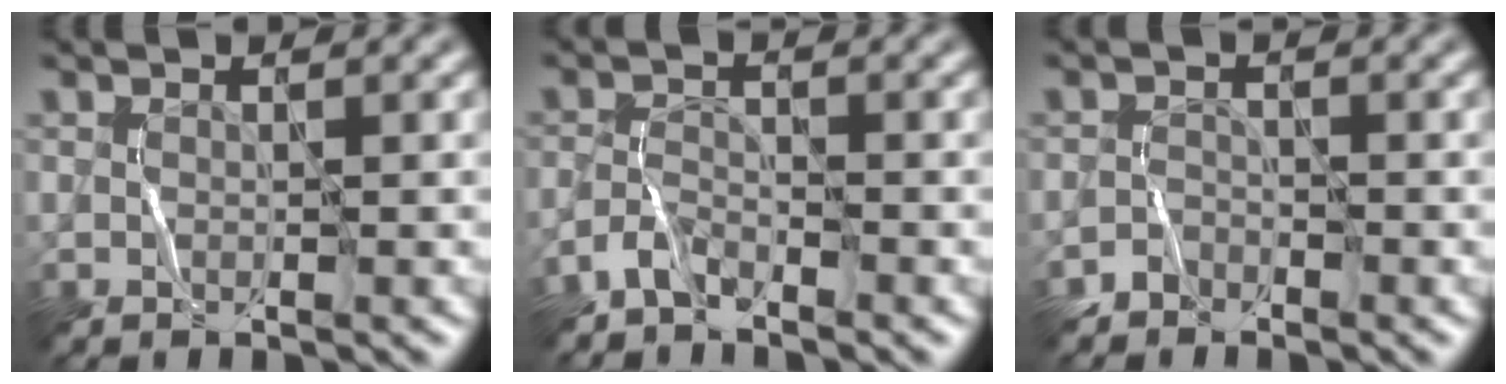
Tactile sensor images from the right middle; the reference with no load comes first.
{"total": 2.0, "force": [-1.9, 0.2, 0.2], "torque": [-0.008, 0.009, -0.044]}
{"total": 1.2, "force": [-1.1, 0.3, -0.5], "torque": [0.009, 0.012, -0.022]}